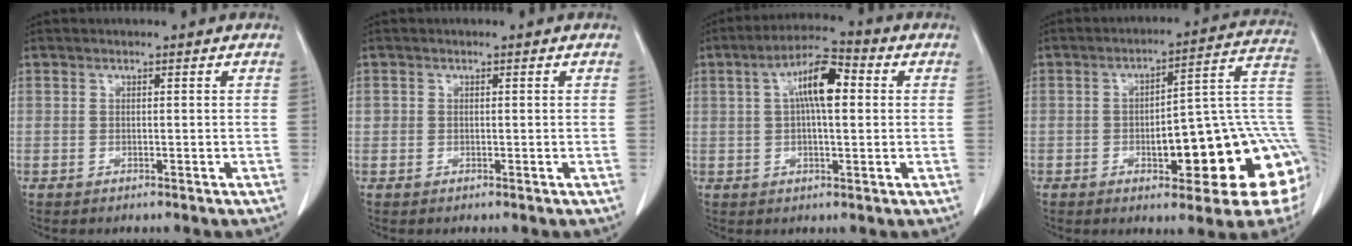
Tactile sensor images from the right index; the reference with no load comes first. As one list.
[{"total": 0.8, "force": [0.0, 0.7, 0.1], "torque": [0.007, 0.008, 0.000]}, {"total": 8.6, "force": [1.8, 2.3, 8.1], "torque": [-0.149, 0.026, 0.026]}, {"total": 20.4, "force": [-3.5, 4.8, 19.5], "torque": [-0.174, 0.034, -0.036]}]